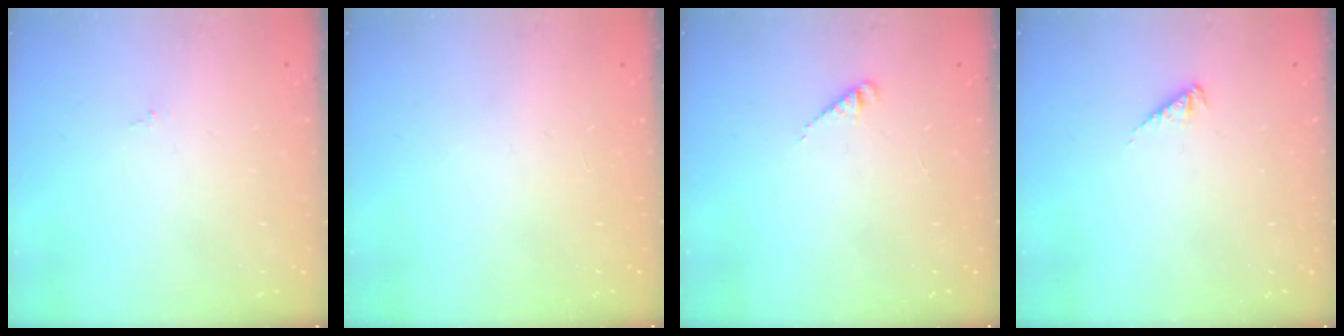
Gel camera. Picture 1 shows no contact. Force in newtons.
{"total": 0.0}
{"total": 2.3, "press": 2.3, "slide": 0.4}
{"total": 3.0, "press": 2.9, "slide": 0.5}